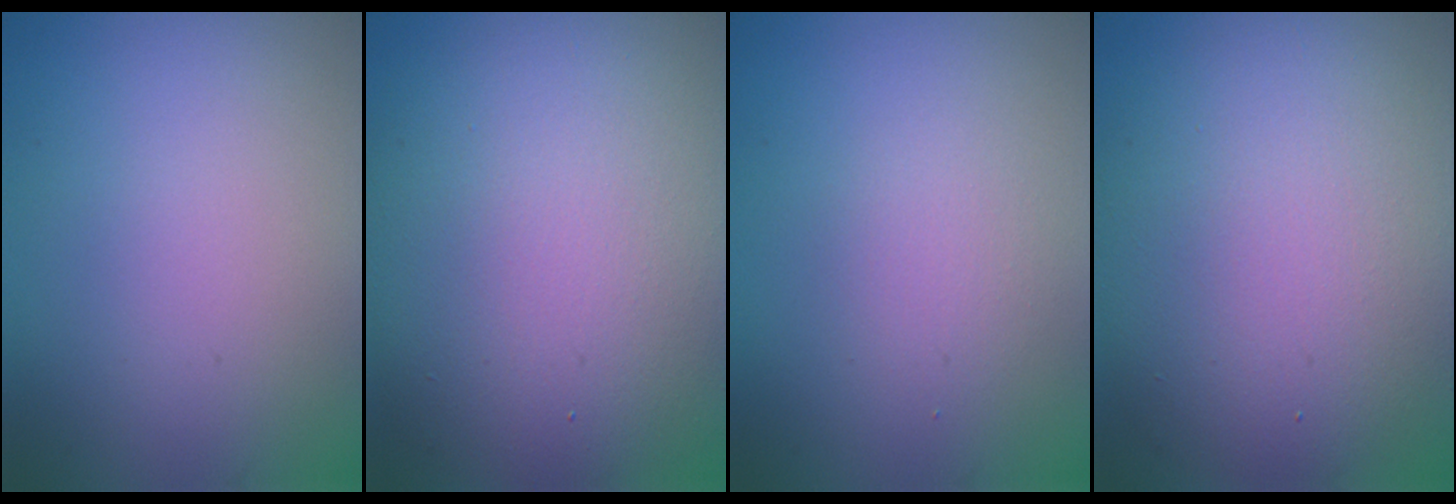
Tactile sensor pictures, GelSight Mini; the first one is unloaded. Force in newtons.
{"total": 13.1, "press": 13.1, "slide": 0.5}
{"total": 1.4, "press": 1.4, "slide": 0.0}
{"total": 10.9, "press": 10.9, "slide": 0.6}